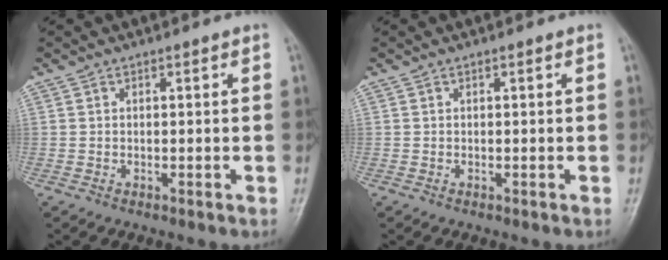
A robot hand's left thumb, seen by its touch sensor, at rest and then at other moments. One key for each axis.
{"total": 0.0}